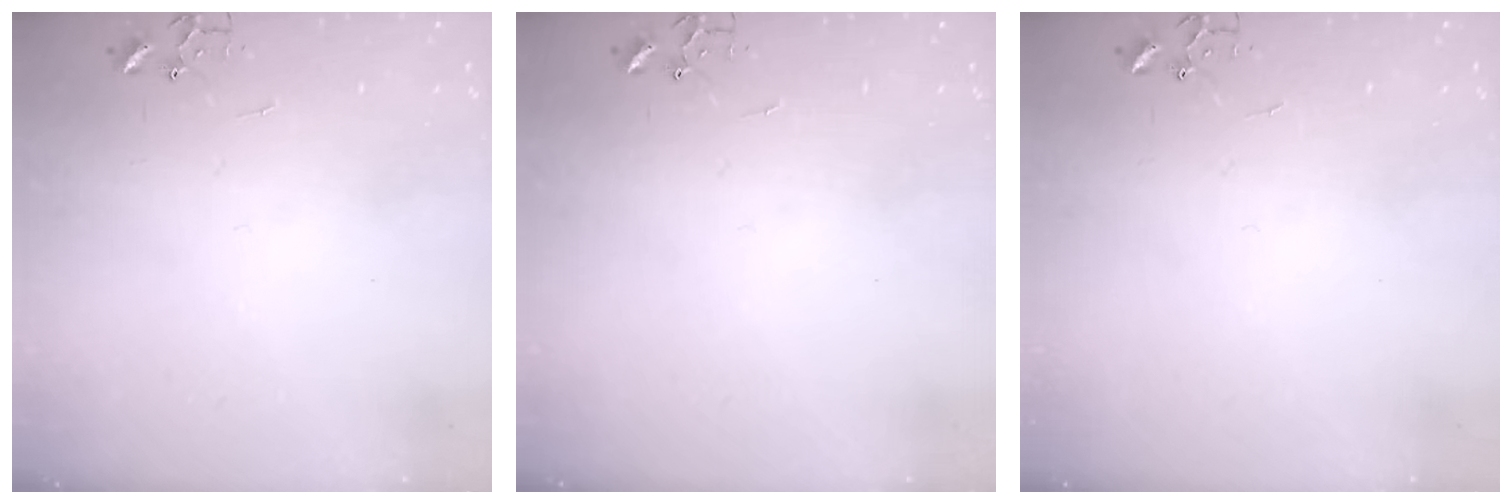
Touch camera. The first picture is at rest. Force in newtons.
{"total": 0.0}
{"total": 0.0}